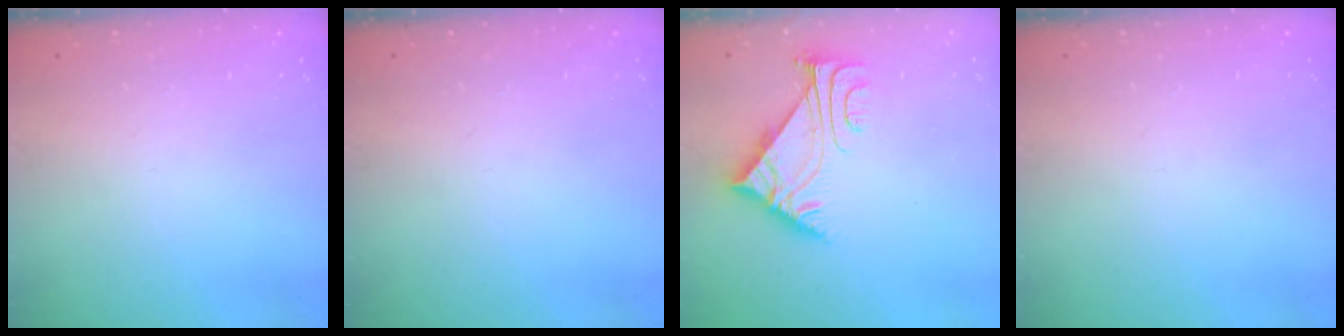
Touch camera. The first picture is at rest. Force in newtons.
{"total": 0.0}
{"total": 5.0, "press": 4.9, "slide": 0.9}
{"total": 0.0}